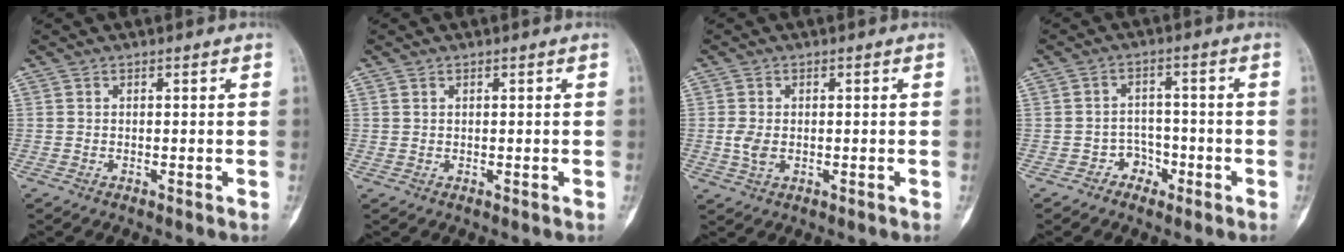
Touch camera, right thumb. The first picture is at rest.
{"total": 0.7, "force": [0.4, 0.5, 0.4], "torque": [-0.005, 0.000, 0.008]}
{"total": 3.4, "force": [-0.3, 2.2, 2.5], "torque": [-0.052, -0.003, -0.004]}
{"total": 4.0, "force": [-2.2, 3.2, 0.8], "torque": [0.020, 0.027, -0.040]}